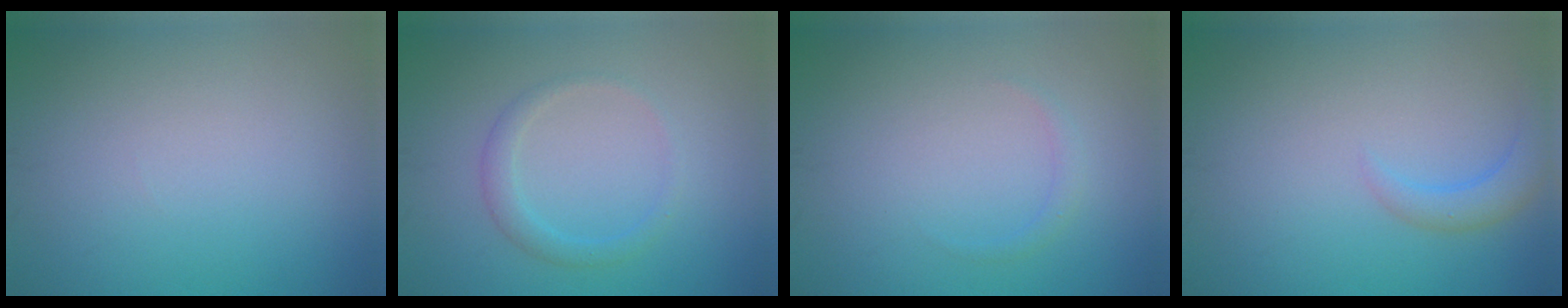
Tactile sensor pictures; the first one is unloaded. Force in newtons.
{"total": 1.8, "press": 1.8, "slide": 0.1}
{"total": 0.8, "press": 0.8, "slide": 0.0}
{"total": 2.3, "press": 2.3, "slide": 0.3}